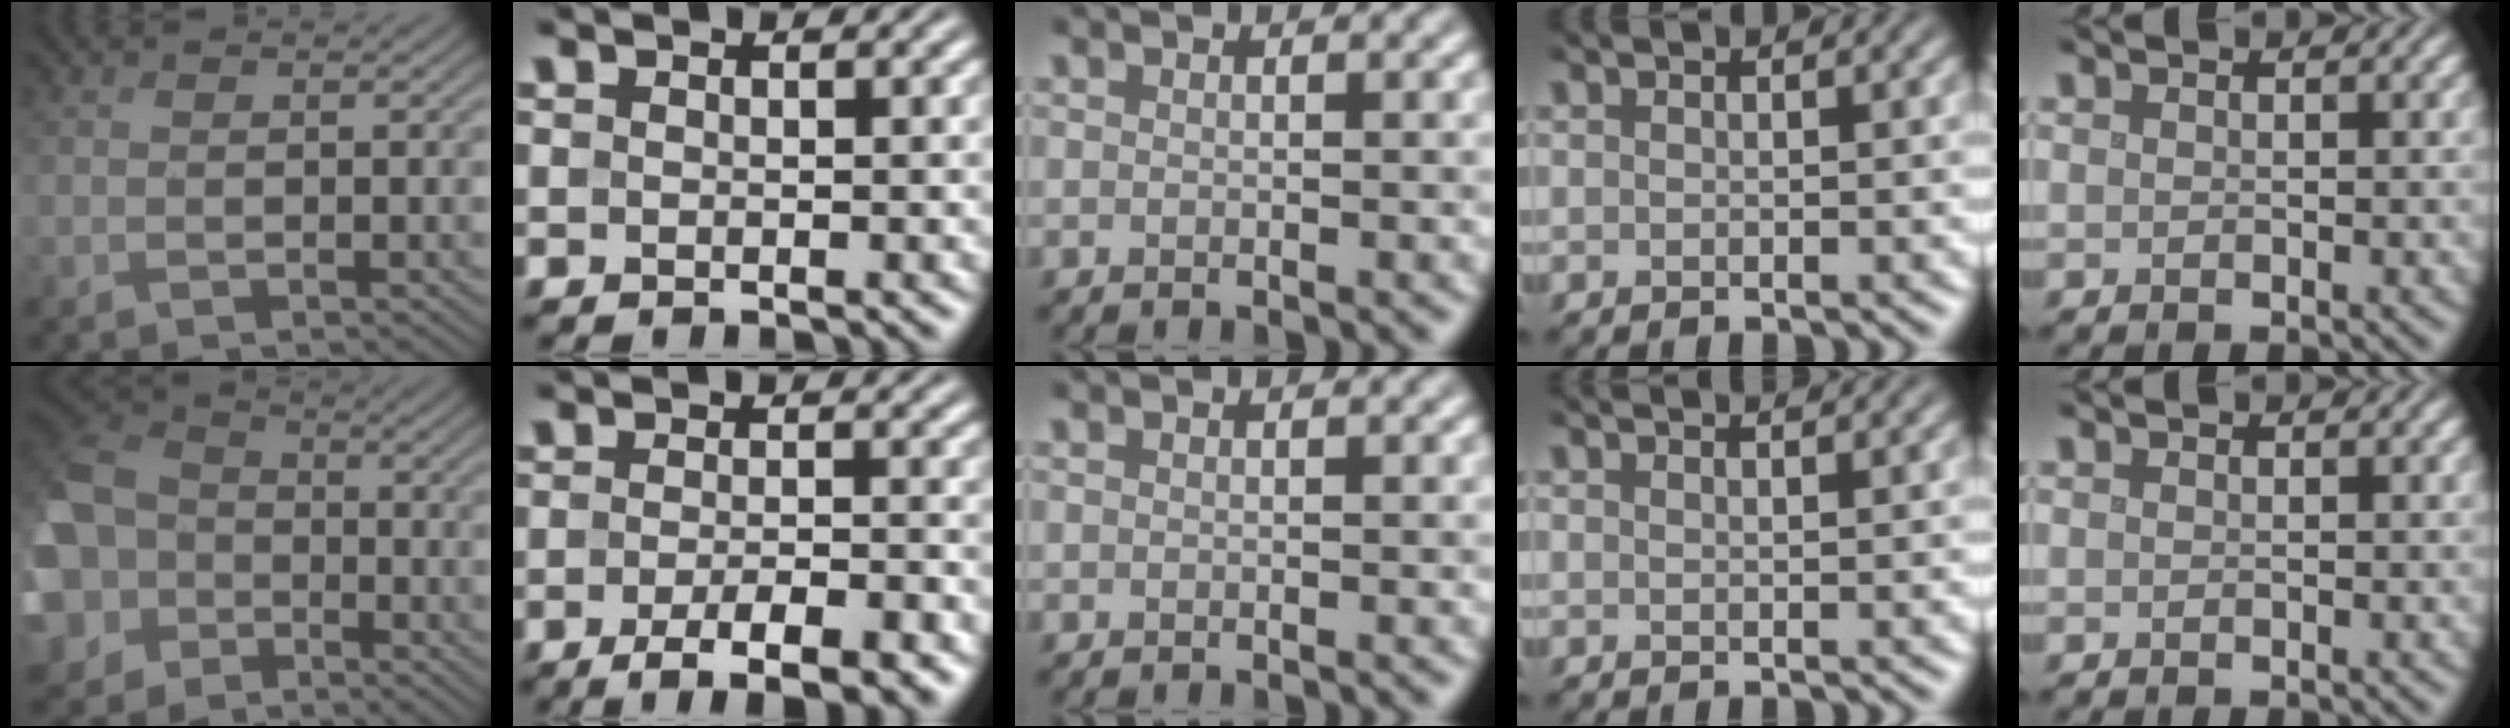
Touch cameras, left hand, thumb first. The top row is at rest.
{"thumb": {"total": 14.6, "force": [-5.3, 11.9, 6.5], "torque": [-0.222, -0.039, -0.108]}, "index": {"total": 5.5, "force": [-3.0, 1.4, 4.4], "torque": [-0.069, -0.001, -0.046]}, "ring": {"total": 3.0, "force": [2.4, 1.0, 1.5], "torque": [0.000, 0.013, -0.001]}}